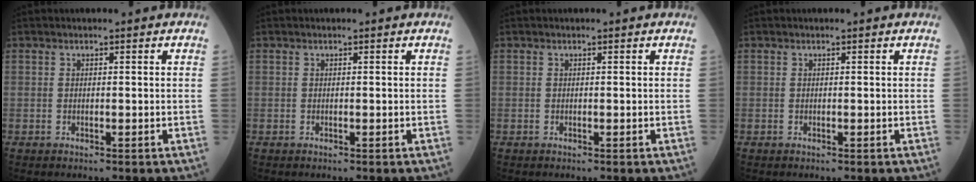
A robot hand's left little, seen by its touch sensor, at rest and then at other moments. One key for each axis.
{"total": 0.0}
{"total": 0.0}
{"total": 0.0}